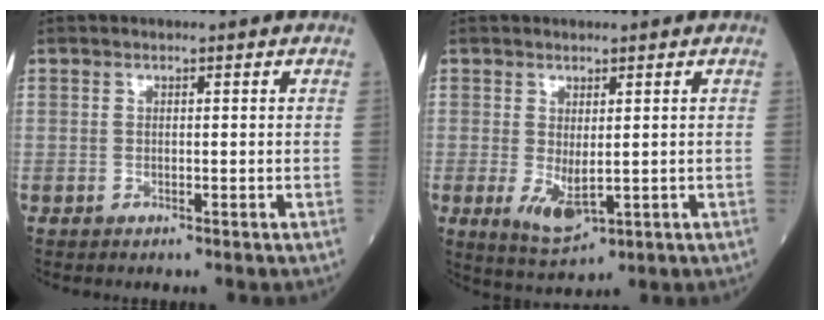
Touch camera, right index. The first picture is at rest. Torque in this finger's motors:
{"motor_torque": [0.07, -0.03, 0.07, 0.03]}